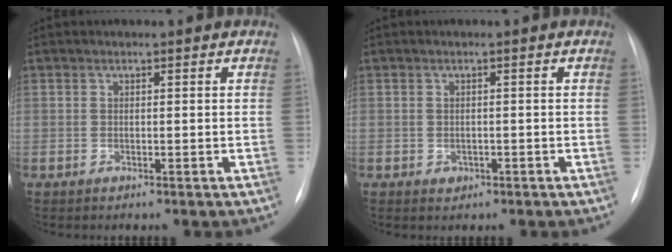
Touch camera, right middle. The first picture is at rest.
{"total": 1.3, "force": [-0.6, 1.1, 0.4], "torque": [-0.005, 0.003, -0.004]}